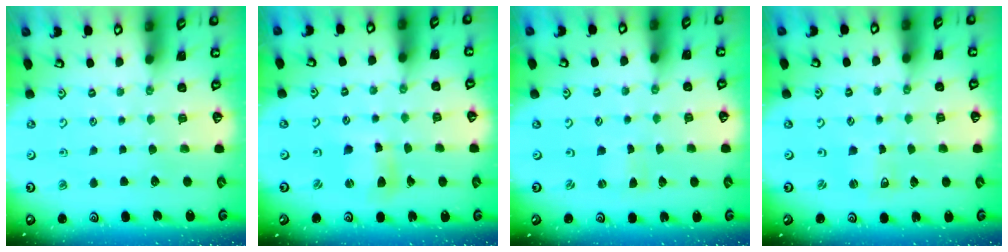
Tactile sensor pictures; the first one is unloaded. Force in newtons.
{"total": 6.7, "press": 6.6, "slide": 1.1}
{"total": 0.0}
{"total": 2.7, "press": 2.7, "slide": 0.3}